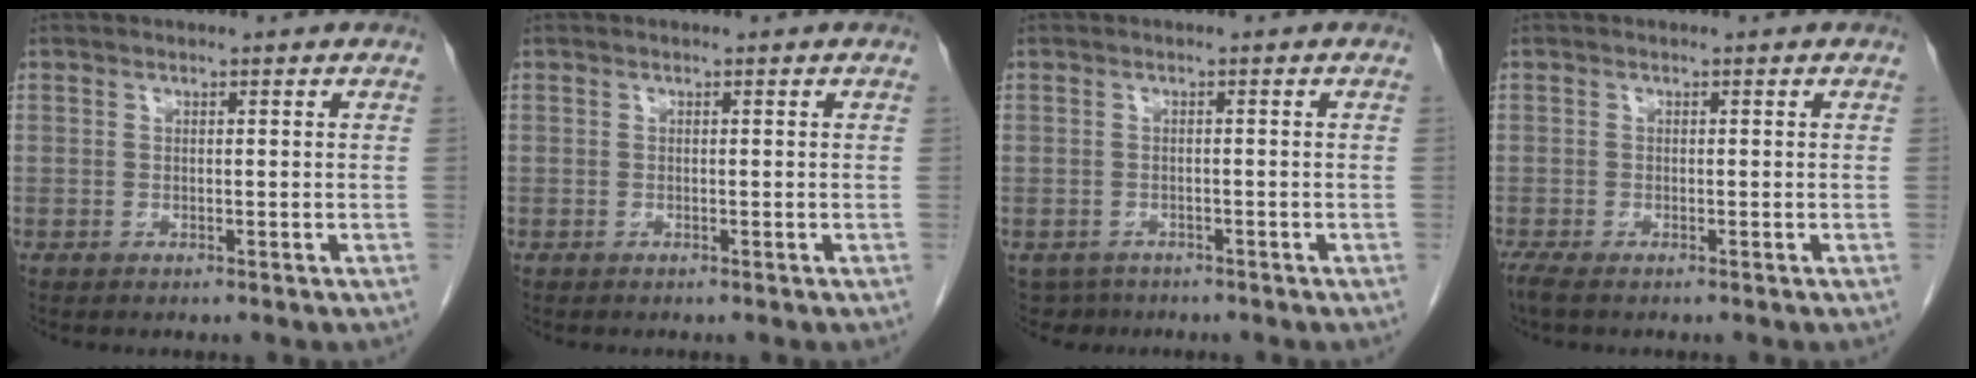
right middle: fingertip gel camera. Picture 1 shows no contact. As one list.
[{"total": 0.0}, {"total": 3.5, "force": [-2.7, 2.2, 0.0], "torque": [0.003, 0.001, -0.041]}, {"total": 2.1, "force": [-1.6, 0.4, 1.3], "torque": [-0.028, -0.009, -0.028]}]